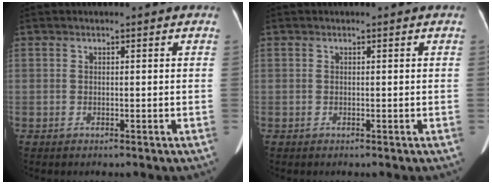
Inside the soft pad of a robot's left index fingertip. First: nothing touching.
{"total": 0.0}